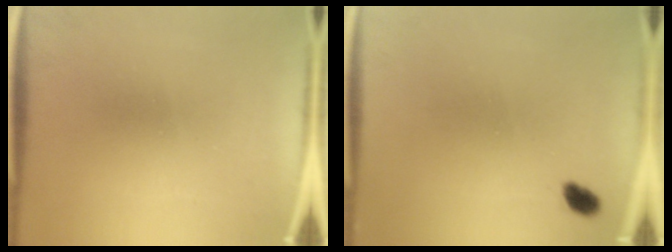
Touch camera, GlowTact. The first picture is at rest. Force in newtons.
{"total": 1.8}